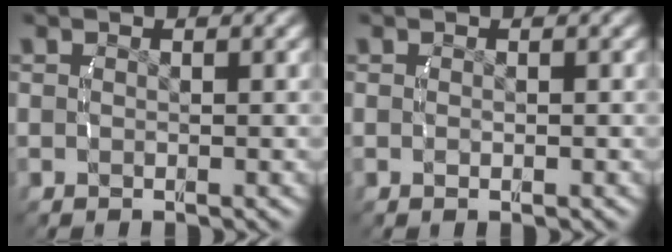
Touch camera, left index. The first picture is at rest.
{"total": 0.7, "force": [-0.2, 0.5, 0.5], "torque": [-0.015, -0.005, -0.001]}